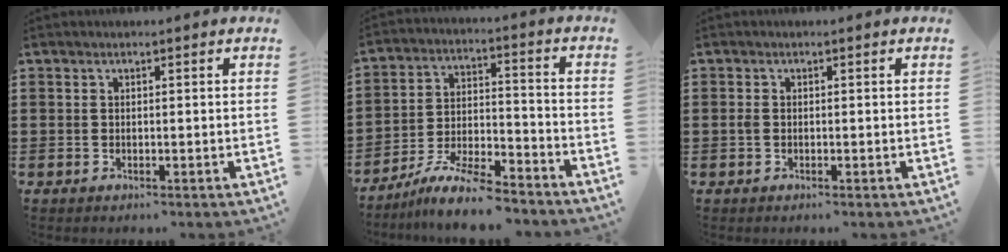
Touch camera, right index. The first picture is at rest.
{"total": 8.7, "force": [-7.8, 0.9, 3.7], "torque": [-0.075, 0.010, -0.152]}
{"total": 0.9, "force": [-0.1, 0.6, 0.6], "torque": [-0.022, 0.001, -0.006]}